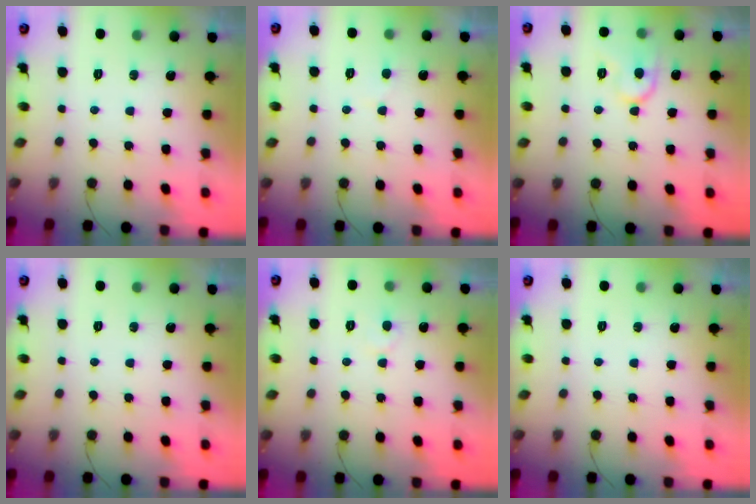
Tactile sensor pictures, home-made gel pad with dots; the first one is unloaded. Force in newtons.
{"total": 3.2, "press": 3.2, "slide": 0.4}
{"total": 10.5, "press": 10.4, "slide": 0.9}
{"total": 0.0}
{"total": 4.6, "press": 4.6, "slide": 0.6}
{"total": 0.0}